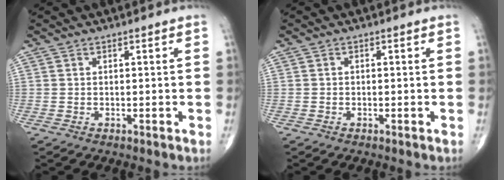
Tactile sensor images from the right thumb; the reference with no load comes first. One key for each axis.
{"total": 0.0}